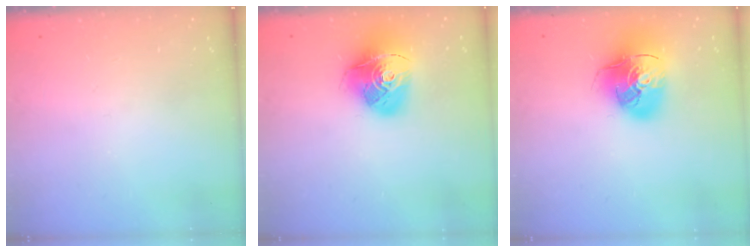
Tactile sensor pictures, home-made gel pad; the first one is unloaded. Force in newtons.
{"total": 16.4, "press": 16.3, "slide": 1.8}
{"total": 17.4, "press": 17.2, "slide": 2.7}